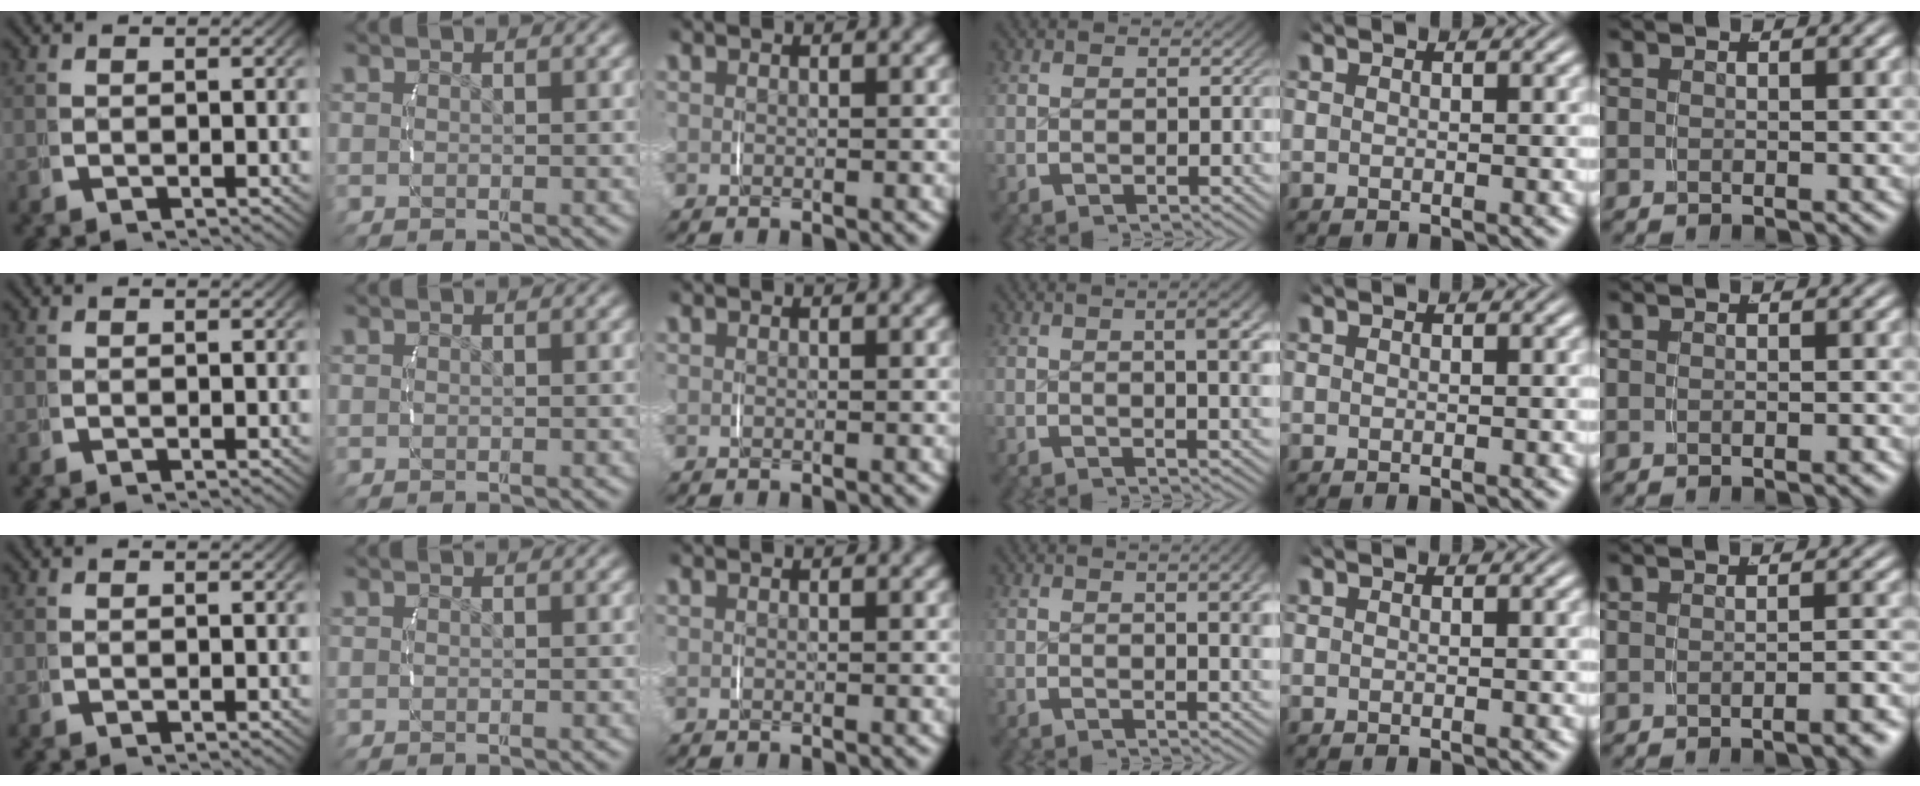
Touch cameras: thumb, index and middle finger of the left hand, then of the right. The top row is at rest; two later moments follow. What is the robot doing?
{"motion": "lift_and_place", "object": "string"}